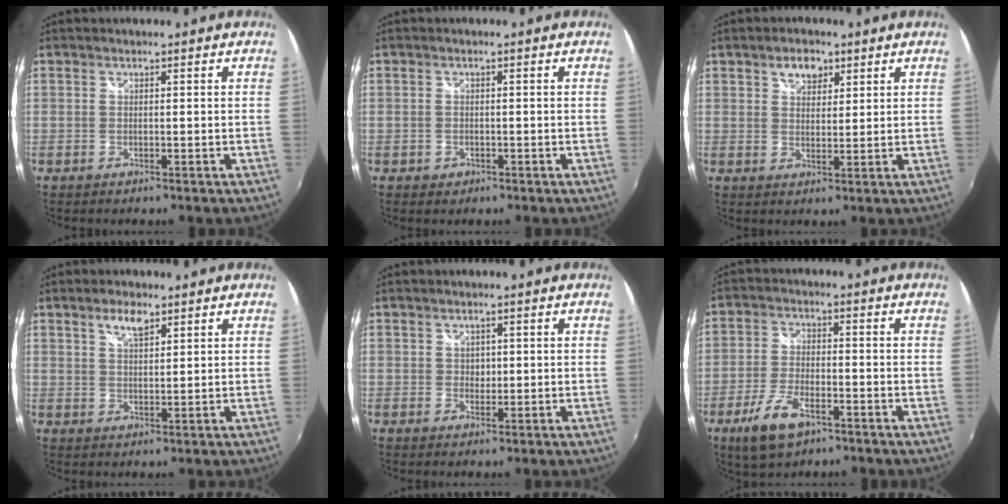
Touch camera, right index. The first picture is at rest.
{"total": 1.9, "force": [-0.8, 1.6, 0.6], "torque": [-0.013, -0.003, -0.011]}
{"total": 4.5, "force": [2.6, 2.9, 2.2], "torque": [-0.028, 0.009, 0.046]}
{"total": 3.8, "force": [2.5, 1.4, 2.6], "torque": [-0.044, 0.004, 0.044]}
{"total": 1.4, "force": [0.3, 1.3, 0.4], "torque": [-0.003, 0.002, 0.004]}
{"total": 9.2, "force": [-5.3, 4.0, 6.4], "torque": [-0.150, -0.014, -0.097]}